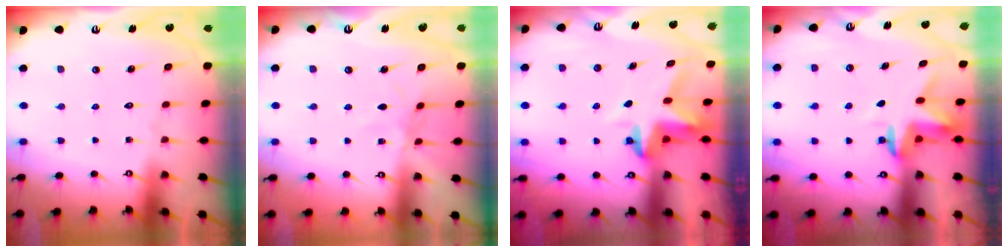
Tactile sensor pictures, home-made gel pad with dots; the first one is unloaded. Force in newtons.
{"total": 2.7, "press": 2.6, "slide": 0.3}
{"total": 4.5, "press": 4.5, "slide": 0.1}
{"total": 3.4, "press": 3.4, "slide": 0.2}